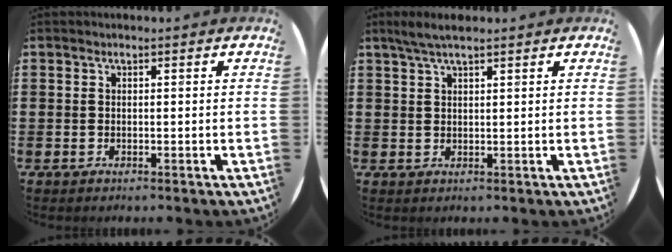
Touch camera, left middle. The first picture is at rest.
{"total": 2.8, "force": [2.2, 0.3, 1.7], "torque": [-0.036, 0.004, 0.039]}